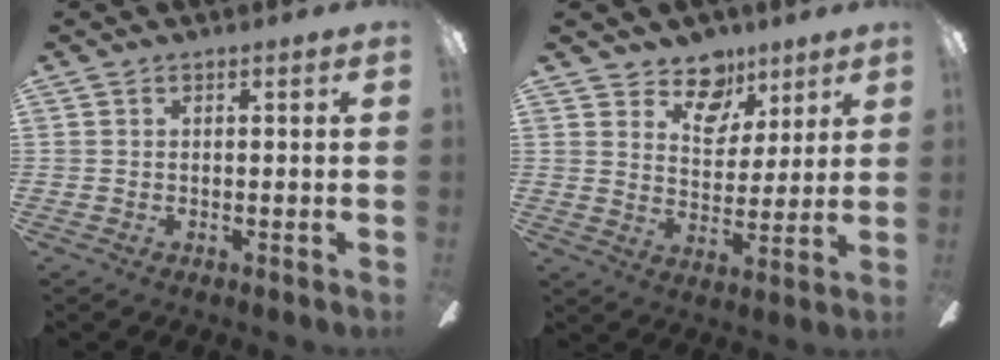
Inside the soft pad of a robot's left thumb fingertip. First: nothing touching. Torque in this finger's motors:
{"motor_torque": [0.23, 0.26, -0.19, -0.29, 0.04]}